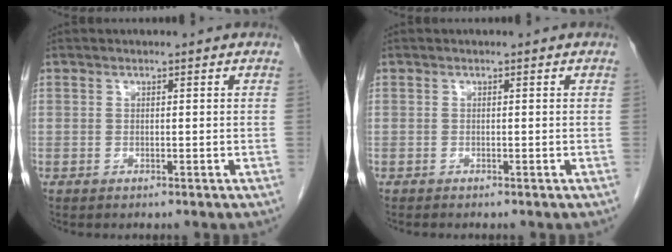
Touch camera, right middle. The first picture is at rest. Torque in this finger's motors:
{"motor_torque": [0.24, -0.04, 0.04, 0.01]}